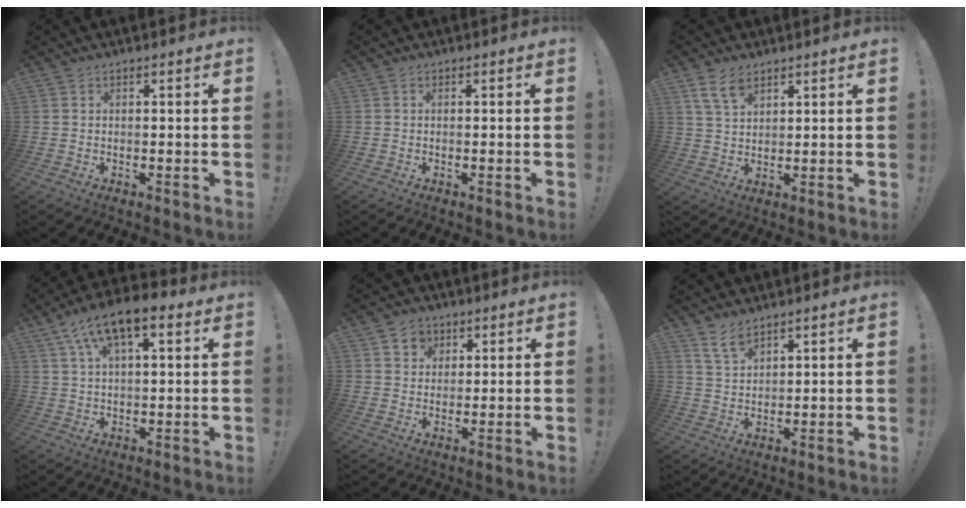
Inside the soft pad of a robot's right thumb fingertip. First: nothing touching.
{"total": 0.0}
{"total": 6.7, "force": [4.4, 3.2, 3.8], "torque": [-0.070, -0.016, 0.085]}
{"total": 11.2, "force": [5.6, 4.8, 8.4], "torque": [-0.150, -0.009, 0.103]}
{"total": 5.3, "force": [2.8, 4.3, 1.2], "torque": [-0.012, -0.014, 0.052]}
{"total": 5.5, "force": [4.4, 1.9, 2.7], "torque": [-0.056, -0.022, 0.084]}